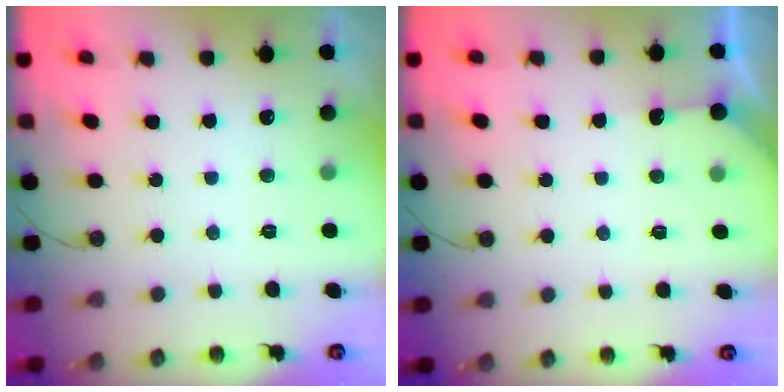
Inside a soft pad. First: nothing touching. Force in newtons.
{"total": 2.9, "press": 2.9, "slide": 0.4}